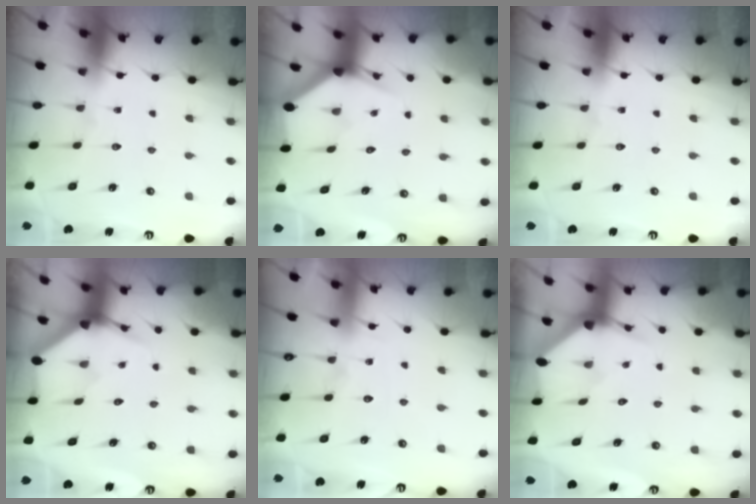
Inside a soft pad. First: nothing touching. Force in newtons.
{"total": 2.6, "press": 2.6, "slide": 0.0}
{"total": 0.0}
{"total": 3.6, "press": 3.6, "slide": 0.1}
{"total": 5.1, "press": 5.1, "slide": 0.6}
{"total": 2.9, "press": 2.9, "slide": 0.3}